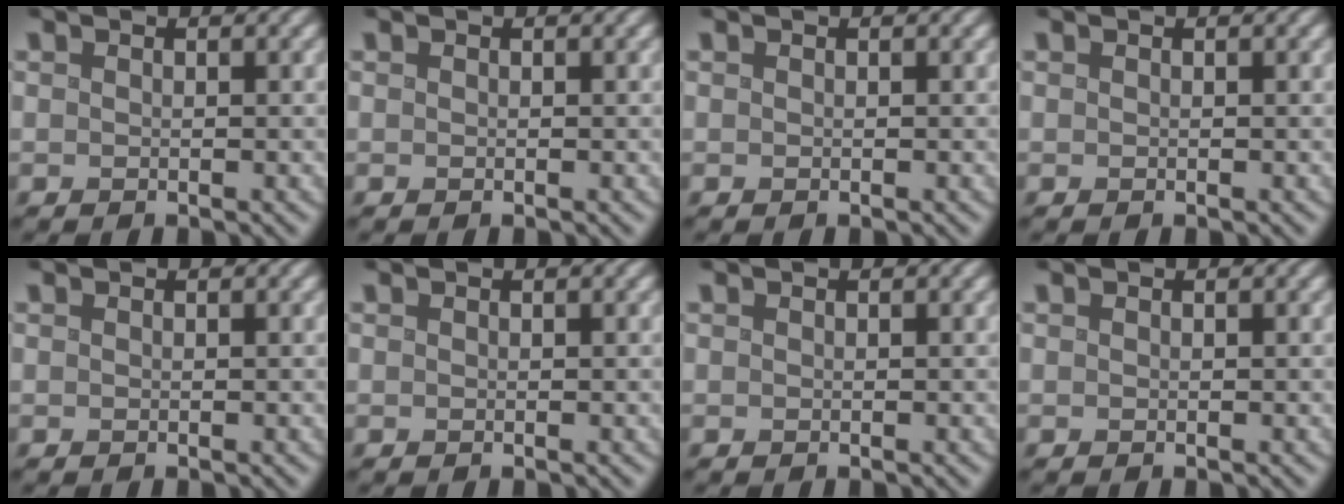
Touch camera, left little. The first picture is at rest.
{"total": 0.0}
{"total": 0.0}
{"total": 0.0}
{"total": 0.0}
{"total": 0.0}
{"total": 0.0}
{"total": 0.0}